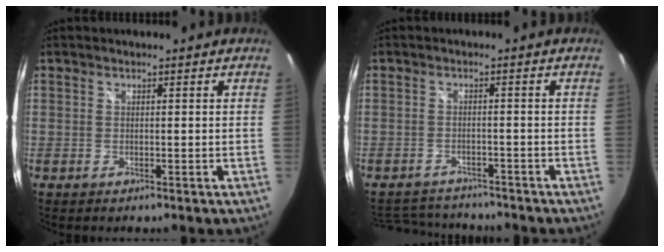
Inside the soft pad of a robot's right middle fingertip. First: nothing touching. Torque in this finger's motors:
{"motor_torque": [-0.52, -0.40, -0.08, -0.04]}